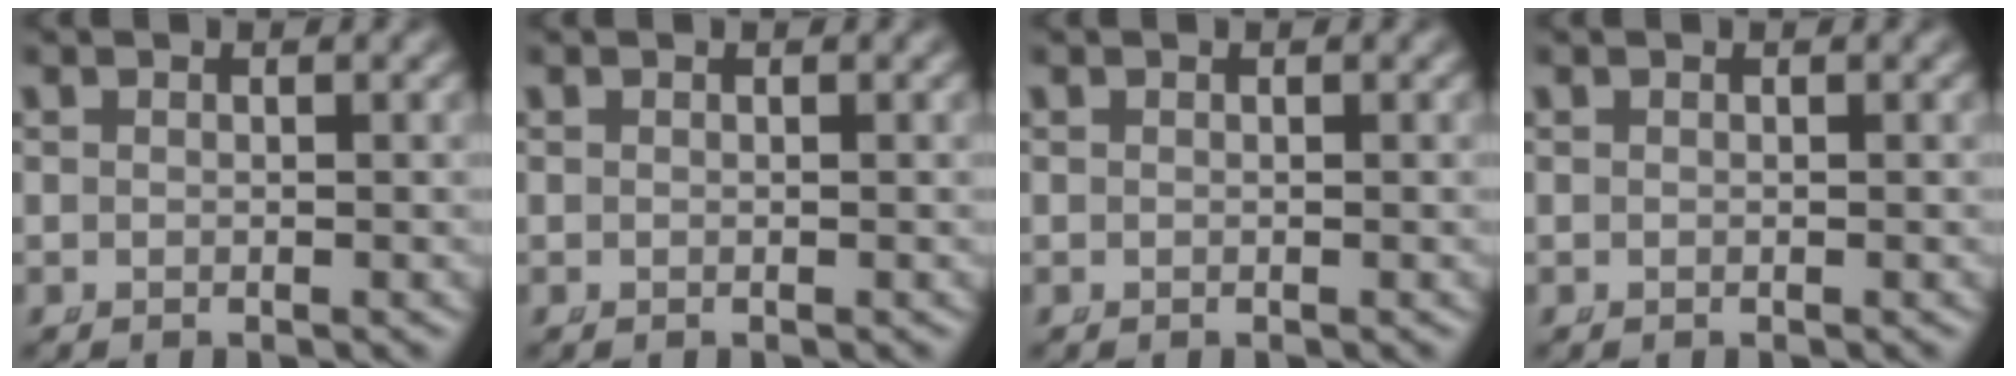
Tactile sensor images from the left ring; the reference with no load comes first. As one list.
[{"total": 0.0}, {"total": 0.0}, {"total": 0.0}]